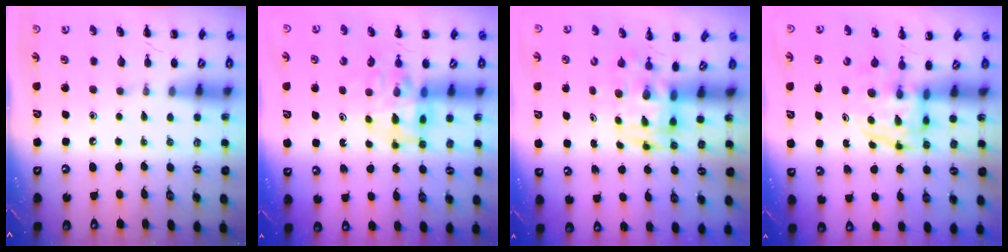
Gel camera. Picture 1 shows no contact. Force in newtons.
{"total": 10.5, "press": 10.0, "slide": 3.1}
{"total": 3.6, "press": 3.5, "slide": 0.7}
{"total": 3.9, "press": 3.9, "slide": 0.7}